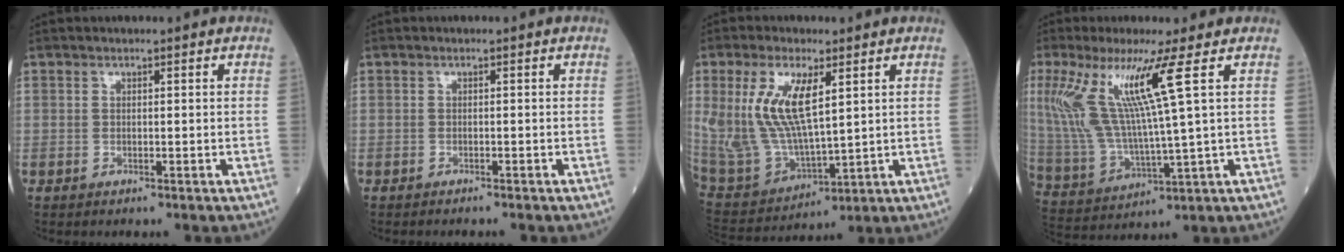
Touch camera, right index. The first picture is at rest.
{"total": 1.4, "force": [-1.3, 0.0, 0.4], "torque": [-0.009, -0.002, -0.016]}
{"total": 14.0, "force": [4.3, 4.4, 12.5], "torque": [-0.283, -0.001, 0.098]}
{"total": 12.6, "force": [4.9, -1.2, 11.6], "torque": [-0.259, -0.005, 0.101]}